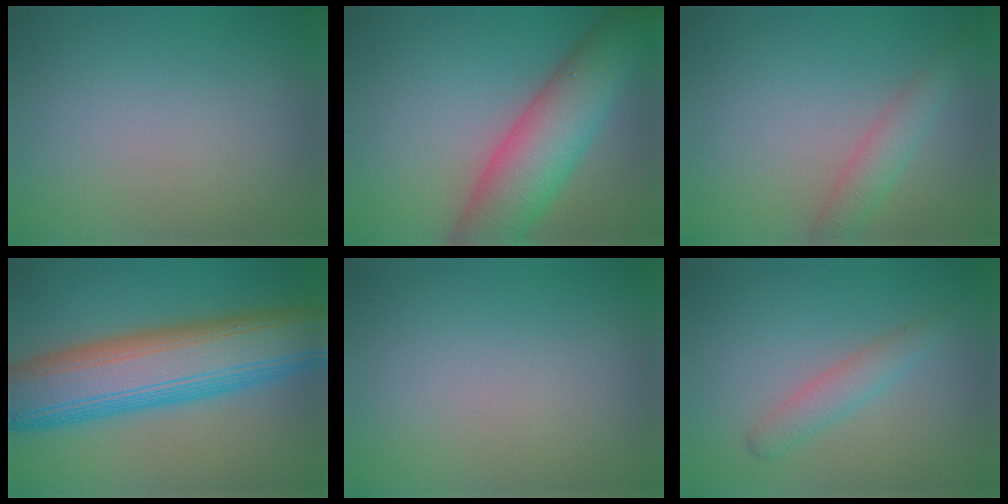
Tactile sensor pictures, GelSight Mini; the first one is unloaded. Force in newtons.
{"total": 8.3, "press": 8.3, "slide": 0.5}
{"total": 2.3, "press": 2.3, "slide": 0.0}
{"total": 12.3, "press": 12.3, "slide": 0.2}
{"total": 0.0}
{"total": 2.0, "press": 2.0, "slide": 0.0}